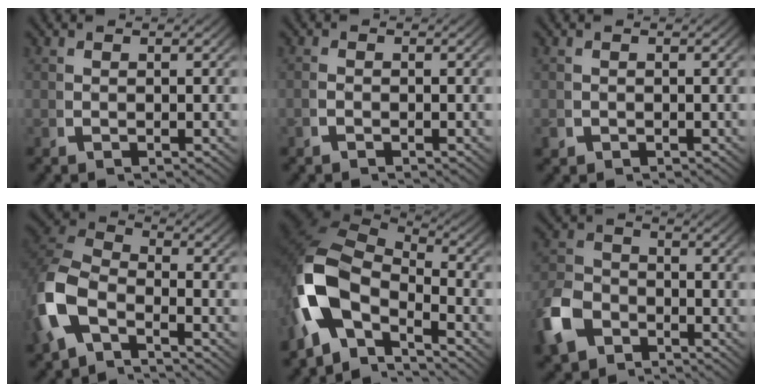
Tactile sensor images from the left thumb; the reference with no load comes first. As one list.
[{"total": 0.7, "force": [-0.7, 0.1, 0.2], "torque": [-0.006, -0.002, -0.014]}, {"total": 1.0, "force": [-0.5, 0.8, 0.2], "torque": [-0.010, -0.010, -0.005]}, {"total": 8.7, "force": [-1.5, 6.5, 5.7], "torque": [-0.139, -0.009, -0.033]}, {"total": 13.0, "force": [-1.3, 8.6, 9.7], "torque": [-0.238, -0.033, -0.017]}, {"total": 7.2, "force": [-3.9, 5.2, 3.1], "torque": [-0.085, -0.024, -0.061]}]